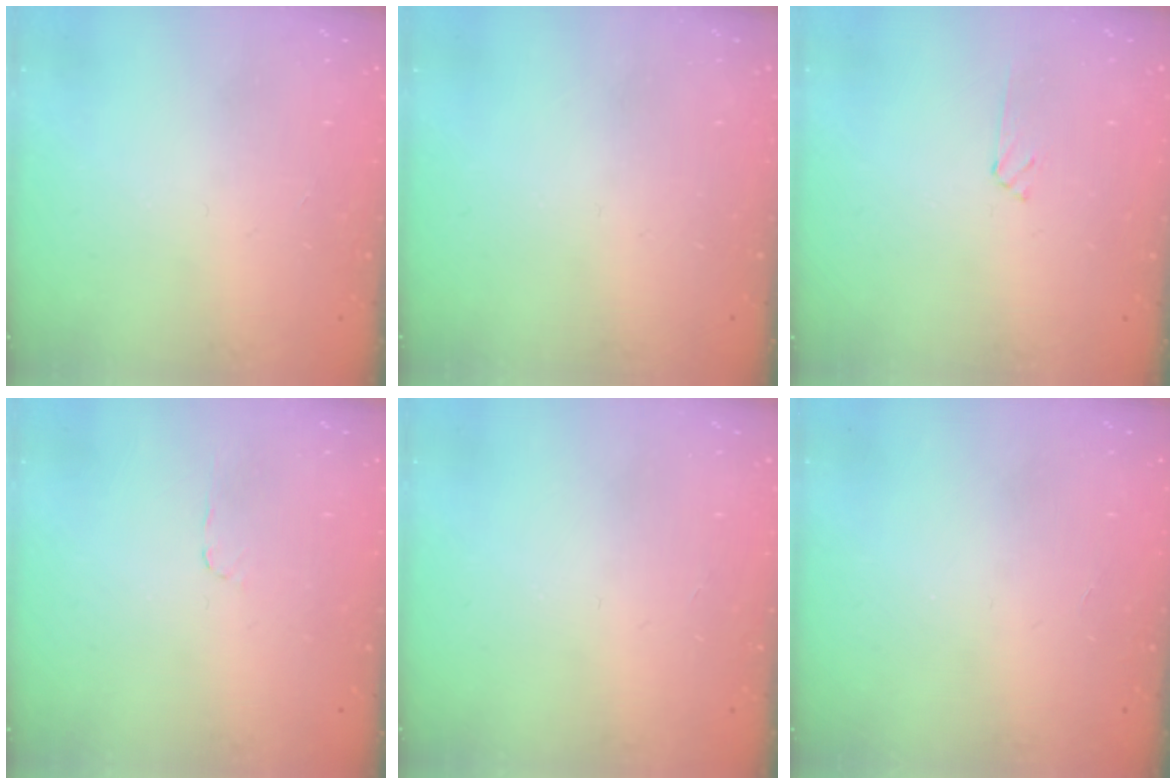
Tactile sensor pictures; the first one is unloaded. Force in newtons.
{"total": 0.0}
{"total": 1.8, "press": 1.8, "slide": 0.3}
{"total": 2.7, "press": 2.6, "slide": 0.3}
{"total": 0.0}
{"total": 0.0}